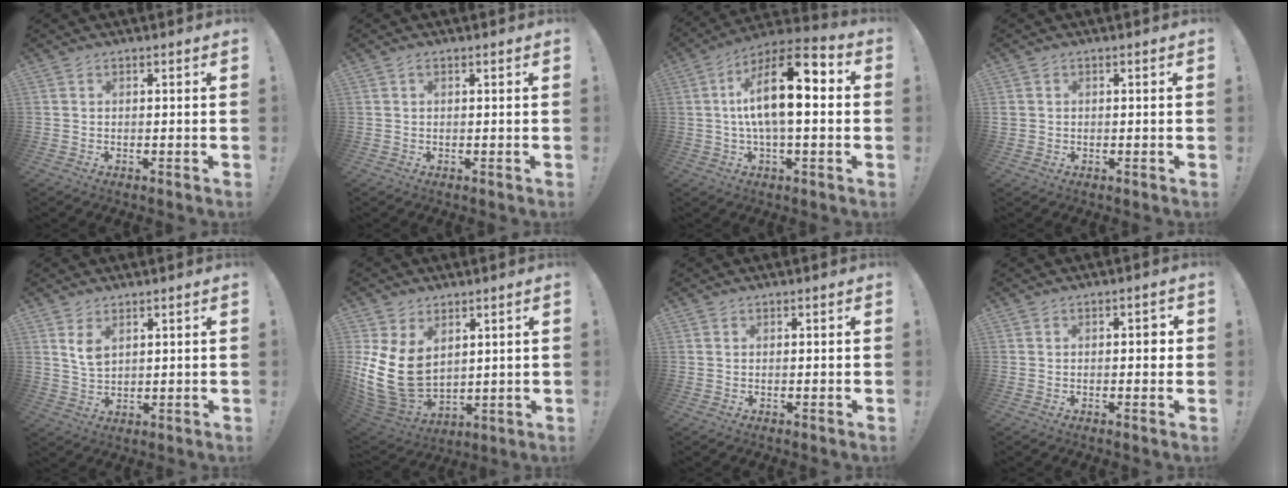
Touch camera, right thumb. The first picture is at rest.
{"total": 0.6, "force": [0.1, 0.2, 0.6], "torque": [-0.012, 0.002, 0.002]}
{"total": 17.0, "force": [2.0, 5.8, 15.9], "torque": [-0.278, -0.005, 0.022]}
{"total": 1.5, "force": [0.3, 1.5, 0.3], "torque": [-0.006, 0.005, 0.007]}
{"total": 5.5, "force": [3.0, 3.4, 3.1], "torque": [-0.052, -0.013, 0.056]}
{"total": 16.1, "force": [2.2, 11.4, 11.1], "torque": [-0.227, -0.025, 0.052]}
{"total": 0.9, "force": [0.7, 0.5, -0.1], "torque": [0.009, 0.000, 0.012]}
{"total": 2.1, "force": [-0.2, 1.1, 1.7], "torque": [-0.025, 0.007, -0.009]}